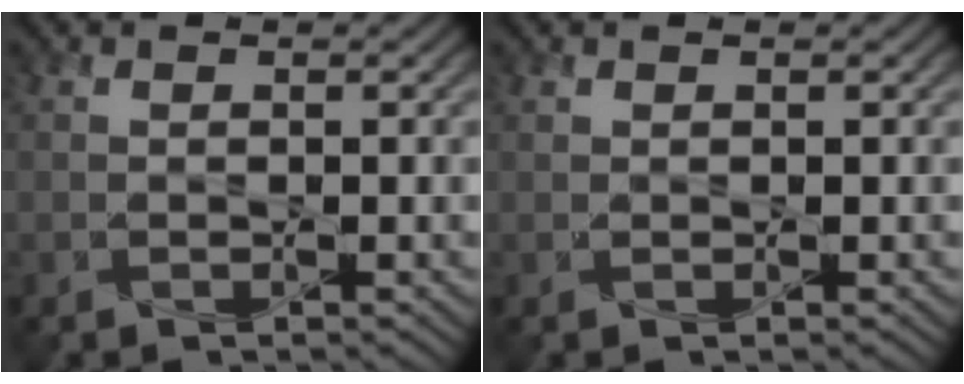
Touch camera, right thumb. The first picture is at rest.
{"total": 0.0}